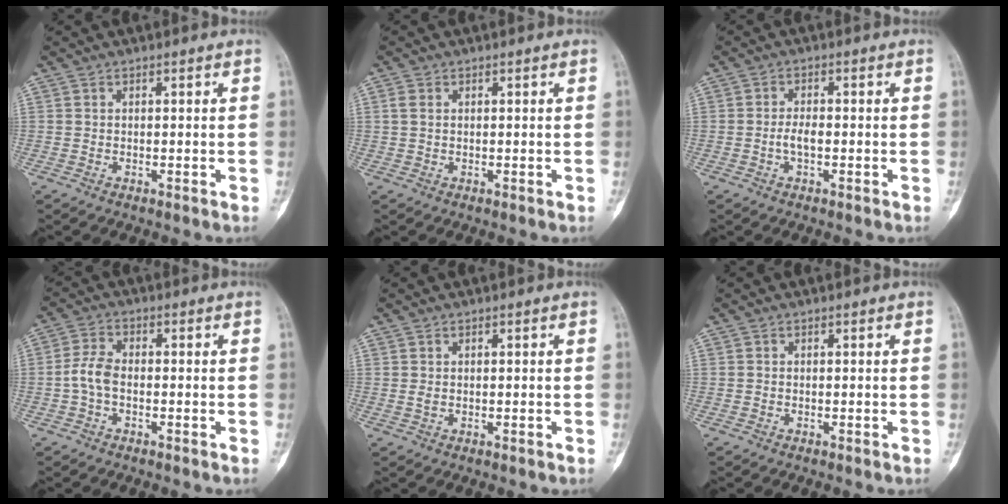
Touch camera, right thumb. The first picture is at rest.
{"total": 1.6, "force": [0.4, 1.1, 1.1], "torque": [-0.028, 0.003, 0.009]}
{"total": 2.5, "force": [-0.7, 1.1, 2.2], "torque": [-0.041, 0.007, -0.013]}
{"total": 4.5, "force": [-1.0, 2.5, 3.5], "torque": [-0.077, 0.015, -0.025]}
{"total": 0.9, "force": [0.2, 0.6, 0.7], "torque": [-0.013, 0.003, 0.007]}
{"total": 0.0}